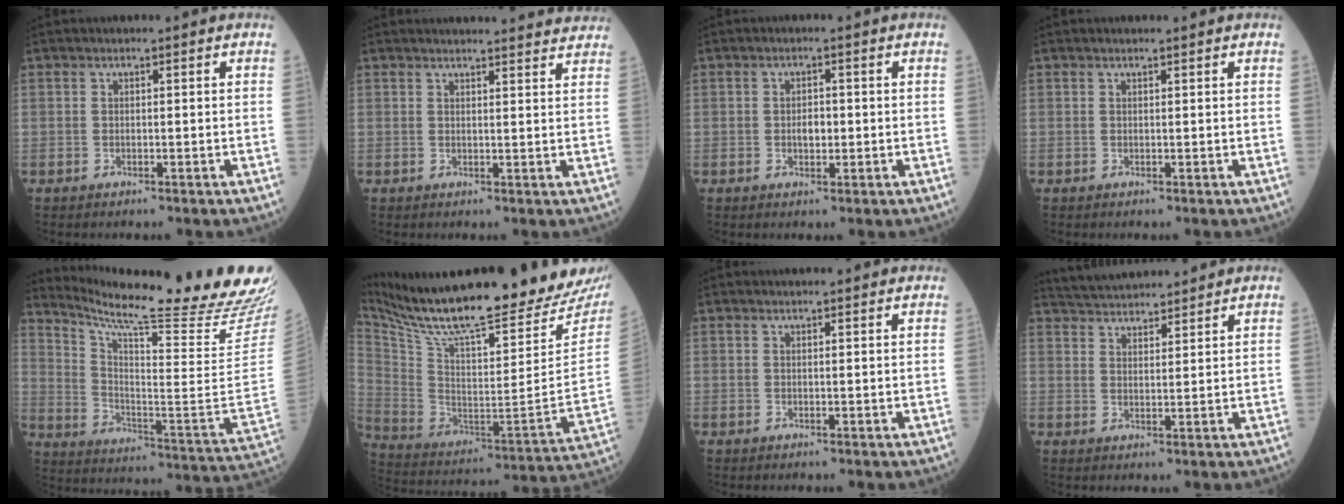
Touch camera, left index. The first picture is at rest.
{"total": 13.0, "force": [12.6, 1.2, 2.9], "torque": [-0.015, -0.004, 0.130]}
{"total": 2.1, "force": [-0.1, 1.2, 1.7], "torque": [-0.029, 0.002, -0.001]}
{"total": 1.0, "force": [0.9, 0.0, 0.5], "torque": [-0.010, 0.006, 0.016]}
{"total": 28.4, "force": [24.5, -0.9, 14.3], "torque": [-0.241, -0.111, 0.342]}
{"total": 30.7, "force": [26.7, 2.9, 14.9], "torque": [-0.268, -0.097, 0.388]}
{"total": 4.6, "force": [4.4, 0.5, 1.5], "torque": [-0.019, 0.022, 0.048]}
{"total": 9.4, "force": [9.0, 1.0, 2.2], "torque": [-0.046, 0.029, 0.147]}